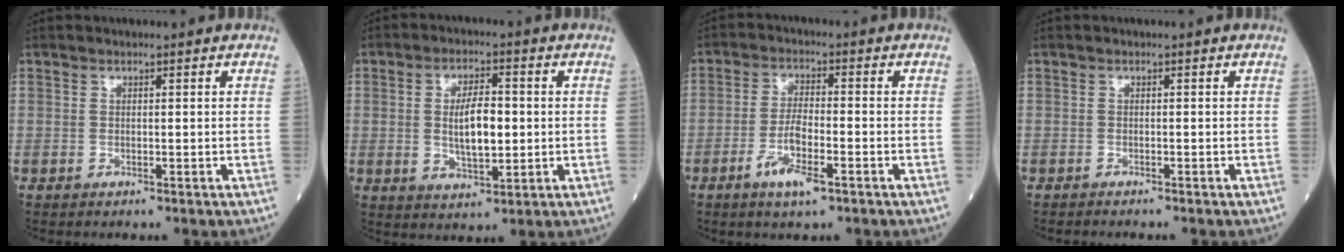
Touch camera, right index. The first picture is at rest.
{"total": 7.3, "force": [0.1, 2.7, 6.8], "torque": [-0.126, 0.001, 0.004]}
{"total": 6.3, "force": [-3.2, 1.2, 5.3], "torque": [-0.103, -0.005, -0.057]}
{"total": 1.5, "force": [-1.4, 0.0, 0.5], "torque": [-0.008, -0.001, -0.018]}